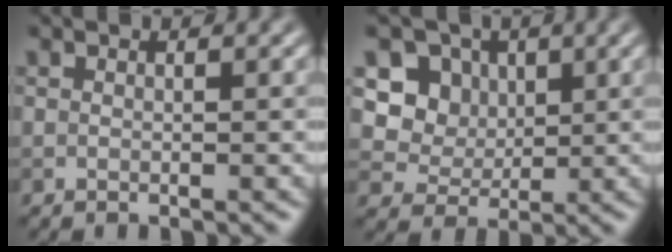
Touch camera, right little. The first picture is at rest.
{"total": 6.0, "force": [2.2, 5.1, 2.2], "torque": [-0.048, -0.006, 0.036]}